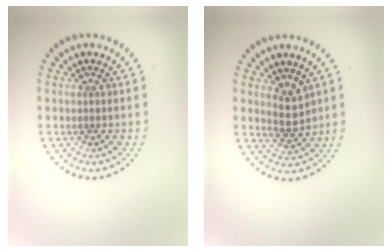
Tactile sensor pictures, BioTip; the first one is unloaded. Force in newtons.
{"total": 2.2, "press": 2.0, "slide": 1.1}